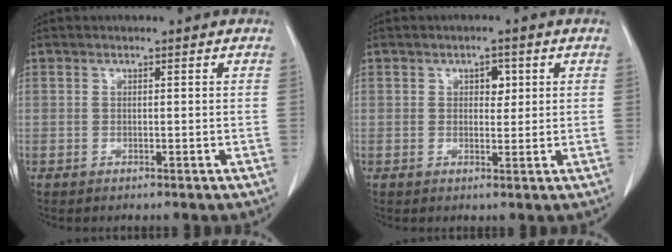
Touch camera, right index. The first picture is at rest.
{"total": 2.2, "force": [0.8, 1.3, 1.6], "torque": [-0.022, 0.001, 0.011]}